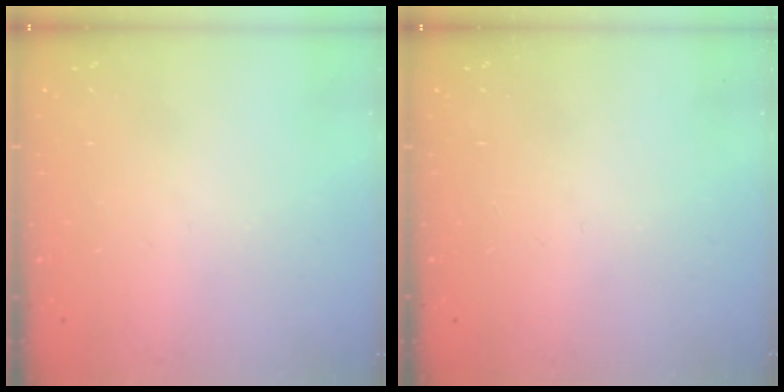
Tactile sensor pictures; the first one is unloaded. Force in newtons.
{"total": 0.0}